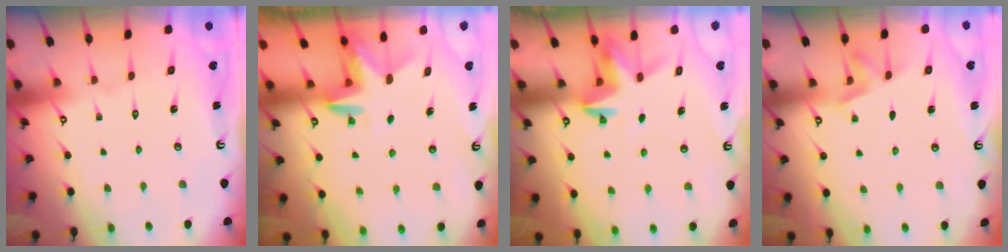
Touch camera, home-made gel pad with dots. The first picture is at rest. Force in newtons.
{"total": 3.0, "press": 3.0, "slide": 0.2}
{"total": 3.4, "press": 3.4, "slide": 0.2}
{"total": 5.7, "press": 5.1, "slide": 2.7}